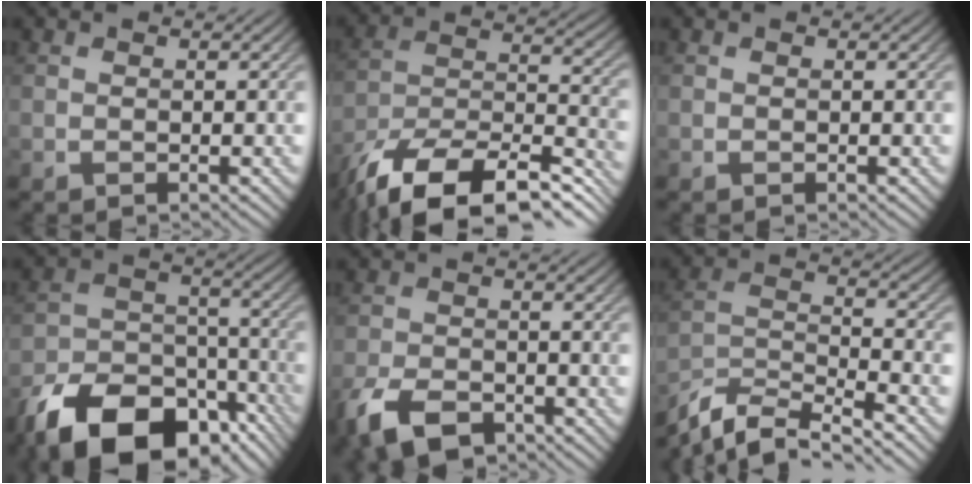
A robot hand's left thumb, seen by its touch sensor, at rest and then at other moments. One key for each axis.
{"total": 16.8, "fx": -12.6, "fy": 6.5, "fz": 8.9, "tx": -0.201, "ty": -0.040, "tz": -0.189}
{"total": 0.0}
{"total": 16.3, "fx": -11.0, "fy": 8.8, "fz": 8.2, "tx": -0.176, "ty": -0.033, "tz": -0.176}
{"total": 7.0, "fx": -4.7, "fy": 3.4, "fz": 4.0, "tx": -0.081, "ty": -0.012, "tz": -0.092}
{"total": 9.4, "fx": -7.8, "fy": 2.2, "fz": 4.8, "tx": -0.099, "ty": -0.008, "tz": -0.155}